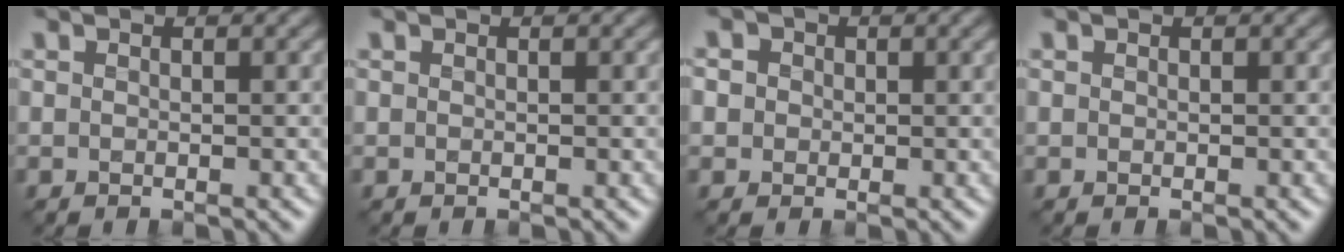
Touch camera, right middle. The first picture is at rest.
{"total": 0.0}
{"total": 4.0, "force": [1.6, 3.3, 1.7], "torque": [-0.038, 0.025, 0.006]}
{"total": 0.0}